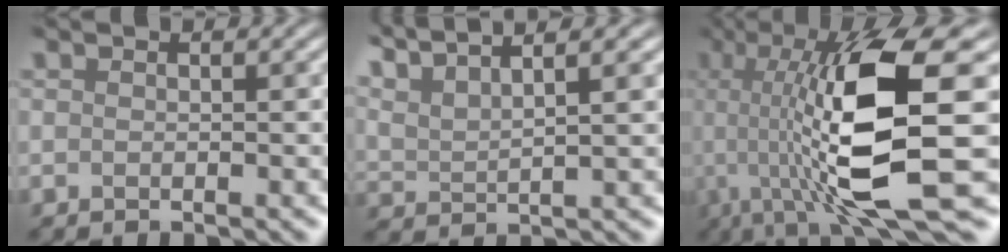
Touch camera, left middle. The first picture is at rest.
{"total": 7.3, "force": [6.7, 1.8, 2.4], "torque": [-0.030, 0.042, 0.083]}
{"total": 12.4, "force": [0.9, 3.0, 12.0], "torque": [-0.221, -0.011, 0.021]}